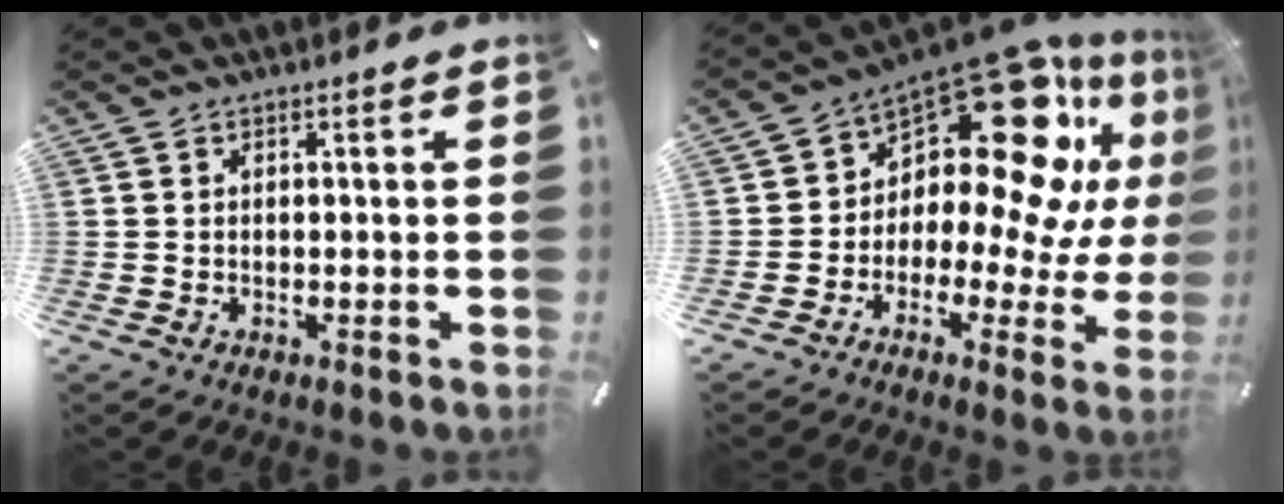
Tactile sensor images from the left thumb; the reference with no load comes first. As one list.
[{"total": 17.8, "force": [8.9, 9.4, 12.3], "torque": [-0.180, -0.093, 0.144]}]